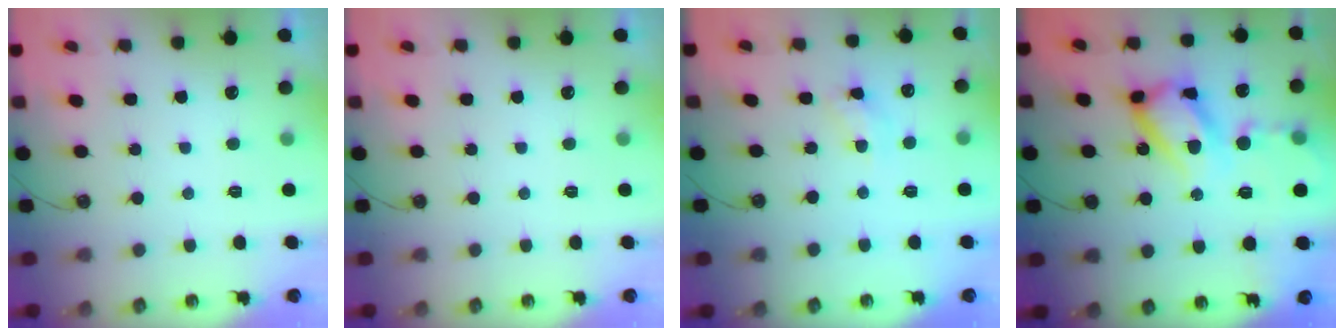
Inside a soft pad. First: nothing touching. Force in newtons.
{"total": 0.0}
{"total": 6.8, "press": 6.8, "slide": 0.5}
{"total": 17.9, "press": 17.7, "slide": 2.3}